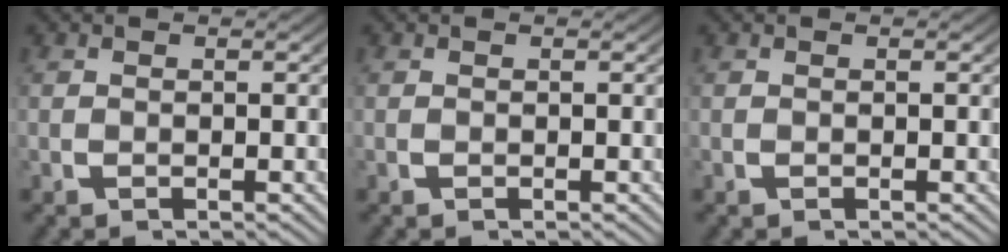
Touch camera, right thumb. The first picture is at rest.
{"total": 0.0}
{"total": 0.0}